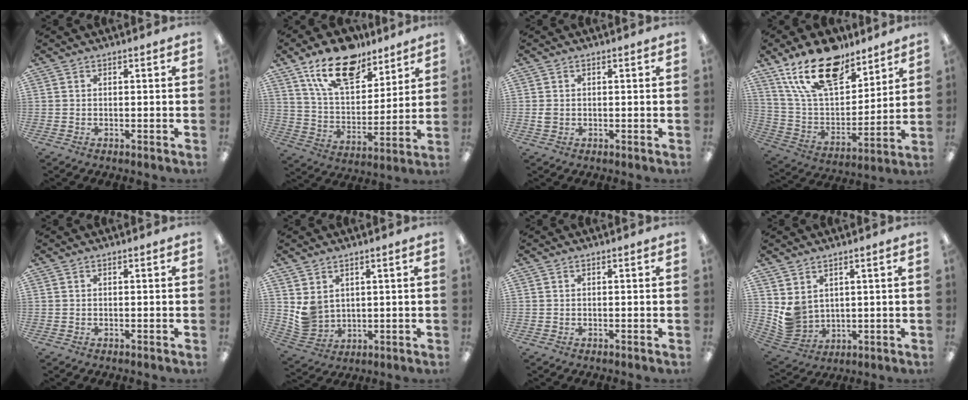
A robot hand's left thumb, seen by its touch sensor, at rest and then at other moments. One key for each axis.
{"total": 17.9, "fx": 12.5, "fy": 8.7, "fz": 9.4, "tx": -0.155, "ty": -0.063, "tz": 0.221}
{"total": 1.5, "fx": 0.0, "fy": 1.2, "fz": 1.0, "tx": -0.019, "ty": 0.004, "tz": -0.001}
{"total": 20.8, "fx": 14.4, "fy": 9.9, "fz": 11.2, "tx": -0.217, "ty": -0.067, "tz": 0.261}
{"total": 0.0}
{"total": 4.8, "fx": 2.6, "fy": 3.8, "fz": 1.4, "tx": -0.040, "ty": -0.010, "tz": 0.056}
{"total": 0.0}
{"total": 5.4, "fx": 2.8, "fy": 4.4, "fz": 1.6, "tx": -0.054, "ty": -0.020, "tz": 0.059}